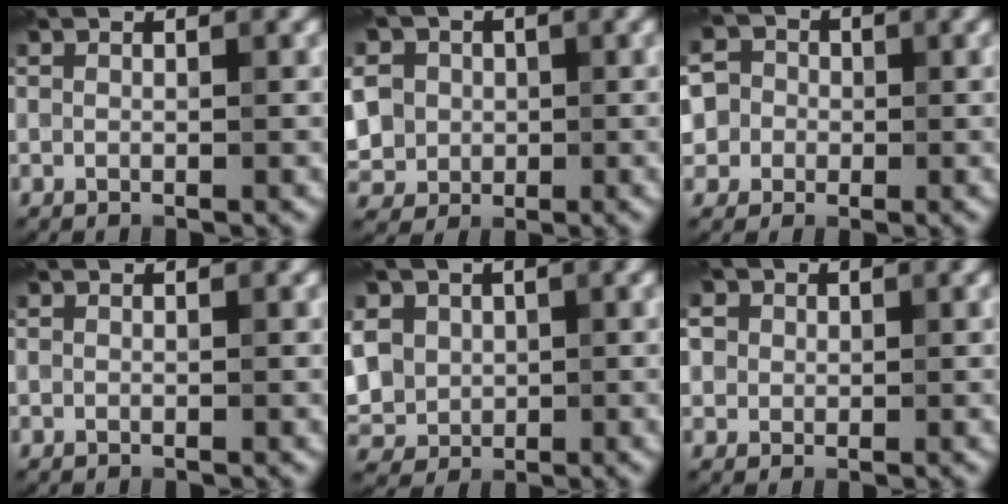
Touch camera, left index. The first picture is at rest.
{"total": 10.2, "force": [1.6, 8.8, 4.9], "torque": [-0.114, 0.021, 0.005]}
{"total": 7.2, "force": [0.4, 6.7, 2.5], "torque": [-0.055, 0.038, -0.028]}
{"total": 0.0}
{"total": 7.2, "force": [1.1, 6.0, 3.8], "torque": [-0.092, 0.023, 0.003]}
{"total": 11.0, "force": [4.5, 8.7, 5.1], "torque": [-0.109, 0.040, 0.037]}